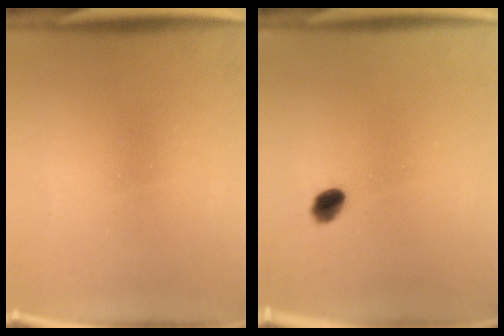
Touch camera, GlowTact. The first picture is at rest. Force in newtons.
{"total": 2.8}